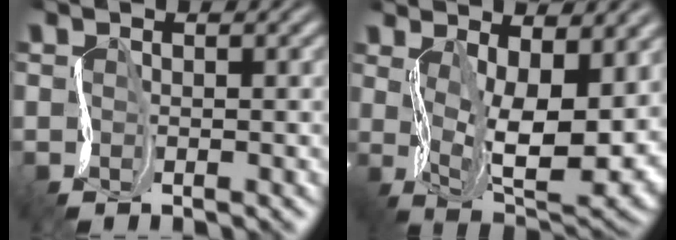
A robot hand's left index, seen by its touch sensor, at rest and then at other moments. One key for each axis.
{"total": 12.3, "fx": 1.4, "fy": 5.7, "fz": 10.8, "tx": -0.167, "ty": -0.019, "tz": 0.039}